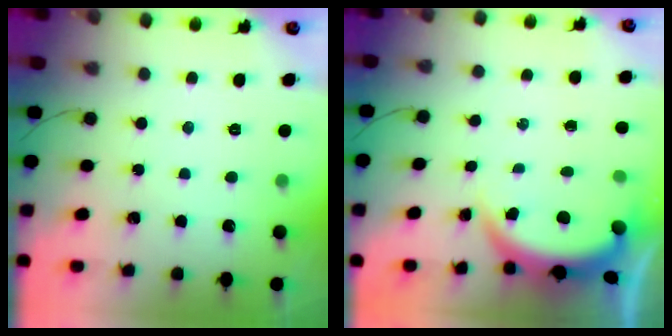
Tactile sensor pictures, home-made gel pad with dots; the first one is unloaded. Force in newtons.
{"total": 3.9, "press": 3.8, "slide": 0.2}